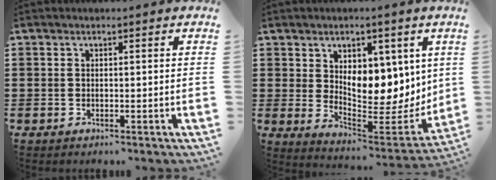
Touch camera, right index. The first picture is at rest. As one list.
[{"total": 7.1, "force": [3.8, 4.6, 3.9], "torque": [-0.062, -0.046, 0.065]}]